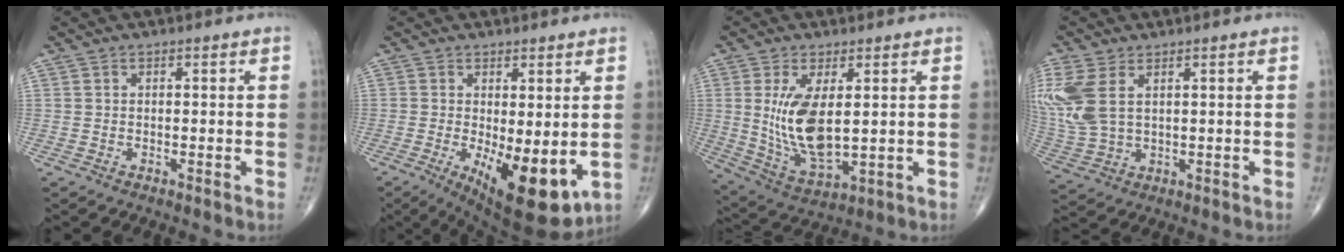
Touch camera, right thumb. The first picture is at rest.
{"total": 12.8, "force": [-2.6, 5.0, 11.5], "torque": [-0.164, -0.028, -0.021]}
{"total": 12.6, "force": [1.8, 5.5, 11.1], "torque": [-0.214, -0.025, 0.052]}
{"total": 13.4, "force": [4.1, 7.9, 10.0], "torque": [-0.267, -0.006, 0.096]}